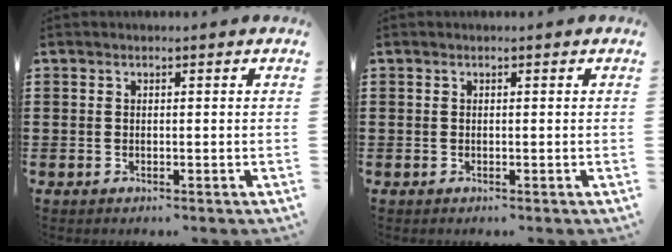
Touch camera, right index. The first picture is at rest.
{"total": 0.0}